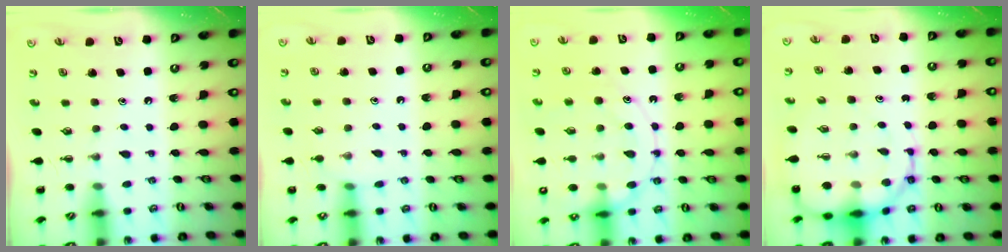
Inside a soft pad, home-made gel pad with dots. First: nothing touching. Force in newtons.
{"total": 5.2, "press": 5.0, "slide": 1.5}
{"total": 15.4, "press": 15.4, "slide": 1.5}
{"total": 14.1, "press": 13.5, "slide": 4.1}